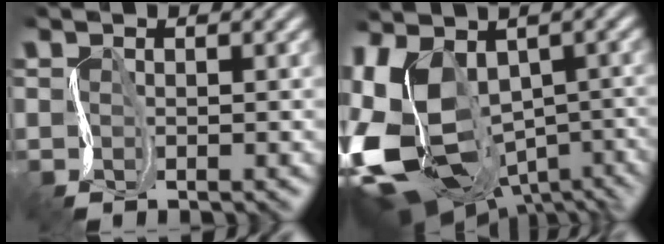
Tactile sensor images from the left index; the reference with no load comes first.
{"total": 14.5, "force": [-3.9, 8.6, 11.0], "torque": [-0.244, -0.049, -0.020]}